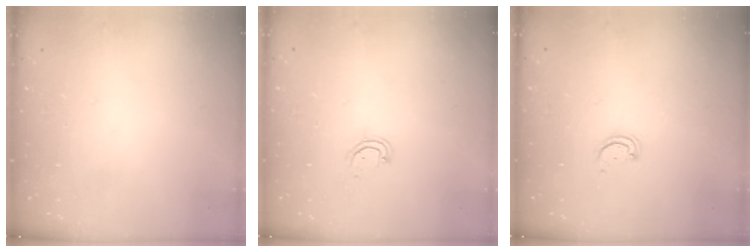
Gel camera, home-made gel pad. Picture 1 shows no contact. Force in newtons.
{"total": 3.6, "press": 3.6, "slide": 0.2}
{"total": 2.2, "press": 2.2, "slide": 0.2}